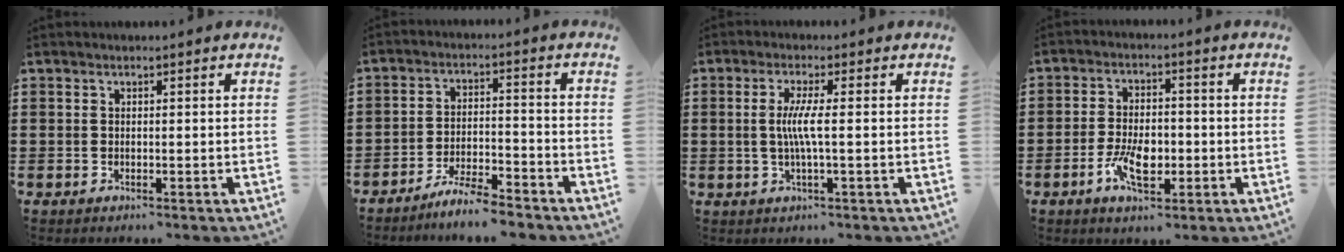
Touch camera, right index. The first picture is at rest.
{"total": 5.7, "force": [-5.4, 0.0, 2.0], "torque": [-0.048, -0.005, -0.106]}
{"total": 4.4, "force": [-0.2, 0.0, 4.4], "torque": [-0.089, -0.010, -0.008]}
{"total": 6.6, "force": [-2.1, 3.4, 5.3], "torque": [-0.107, 0.004, -0.037]}